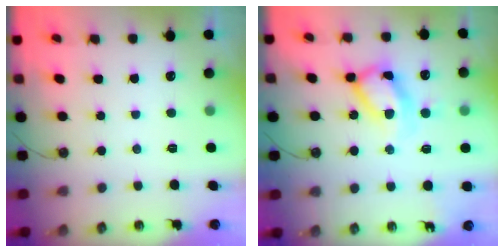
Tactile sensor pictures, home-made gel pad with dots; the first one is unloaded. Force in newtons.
{"total": 12.4, "press": 12.3, "slide": 0.9}